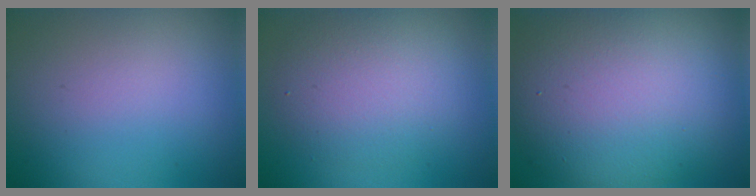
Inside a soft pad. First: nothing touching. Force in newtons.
{"total": 4.8, "press": 4.8, "slide": 0.2}
{"total": 12.1, "press": 12.1, "slide": 0.4}